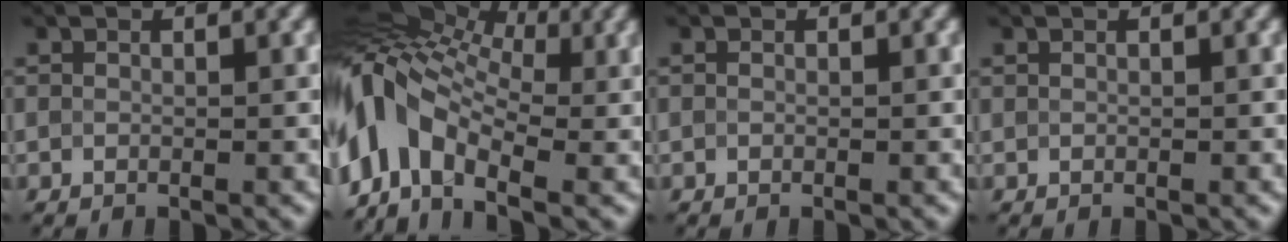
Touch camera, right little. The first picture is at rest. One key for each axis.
{"total": 11.4, "fx": -0.9, "fy": 7.7, "fz": 8.3, "tx": -0.179, "ty": 0.015, "tz": -0.033}
{"total": 0.0}
{"total": 0.0}